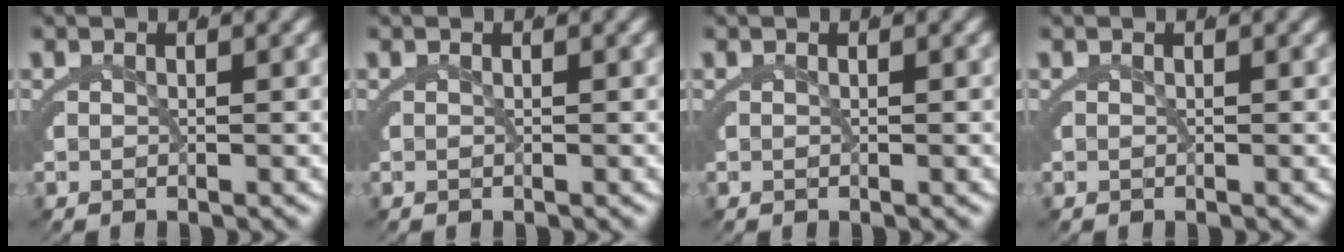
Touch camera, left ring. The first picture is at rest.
{"total": 0.0}
{"total": 0.0}
{"total": 0.0}